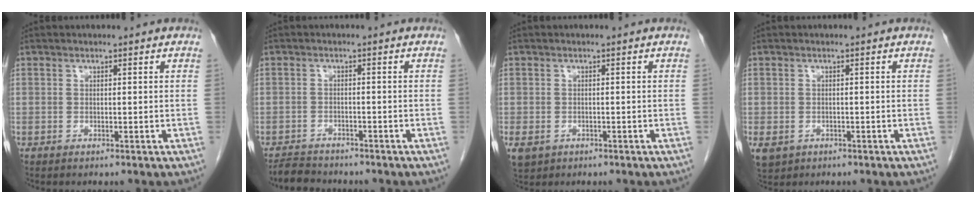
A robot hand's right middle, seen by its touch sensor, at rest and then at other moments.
{"total": 3.8, "force": [-3.6, 1.0, 0.3], "torque": [-0.012, -0.010, -0.063]}
{"total": 4.8, "force": [-2.4, 3.8, 1.9], "torque": [-0.050, -0.008, -0.034]}
{"total": 5.2, "force": [-2.4, 4.2, 1.9], "torque": [-0.050, -0.008, -0.032]}